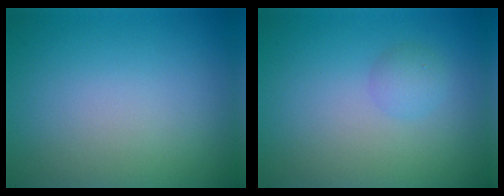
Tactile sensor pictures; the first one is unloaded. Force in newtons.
{"total": 1.5, "press": 1.5, "slide": 0.0}